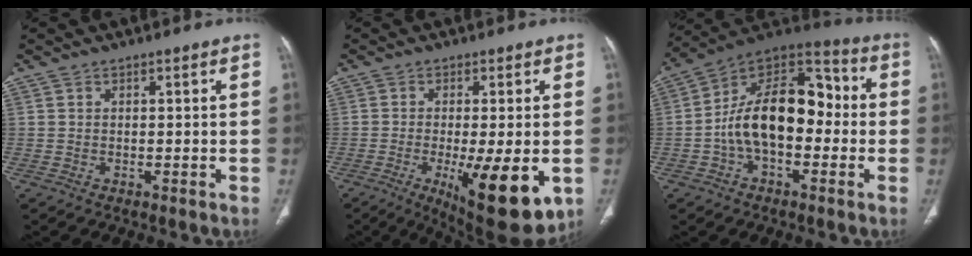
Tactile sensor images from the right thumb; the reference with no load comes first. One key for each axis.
{"total": 14.7, "fx": -4.3, "fy": 4.1, "fz": 13.5, "tx": -0.180, "ty": -0.021, "tz": -0.050}
{"total": 18.5, "fx": -1.8, "fy": 11.0, "fz": 14.8, "tx": -0.221, "ty": 0.051, "tz": -0.042}